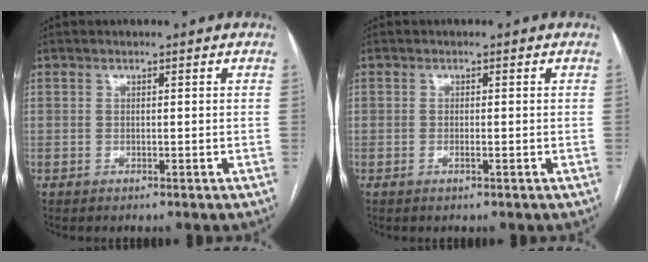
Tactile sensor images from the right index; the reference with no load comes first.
{"total": 0.8, "force": [-0.4, 0.0, 0.7], "torque": [-0.016, -0.001, -0.005]}